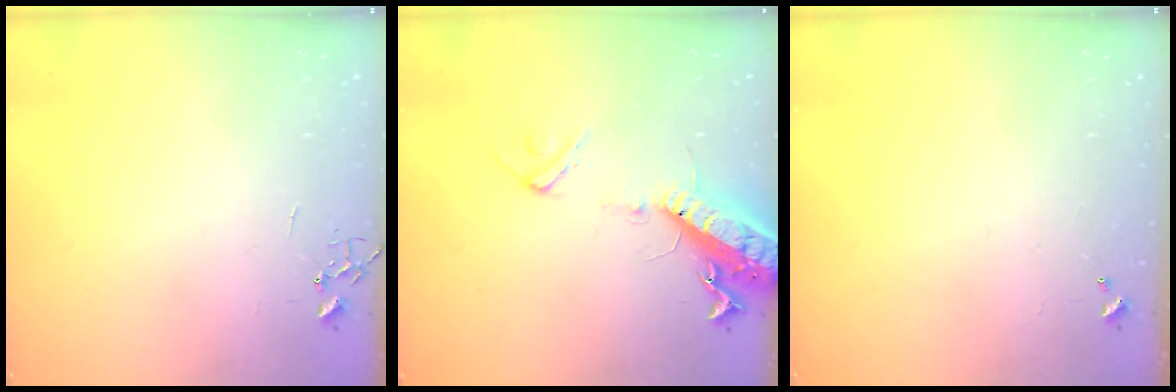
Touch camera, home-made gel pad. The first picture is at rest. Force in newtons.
{"total": 15.6, "press": 15.2, "slide": 3.5}
{"total": 0.0}